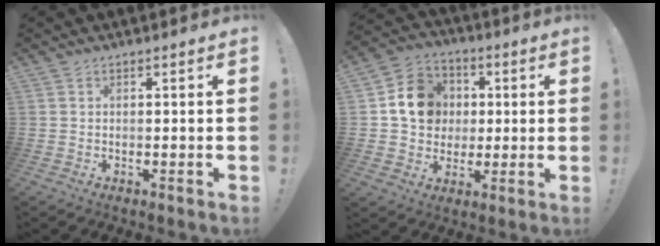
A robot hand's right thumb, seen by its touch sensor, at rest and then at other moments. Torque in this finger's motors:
{"motor_torque": [0.52, 0.71, 1.03, -0.11, 0.03]}